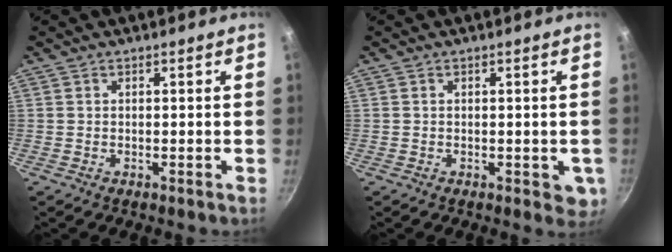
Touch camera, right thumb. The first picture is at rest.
{"total": 3.8, "force": [-0.6, 2.2, 3.0], "torque": [-0.024, -0.003, -0.004]}